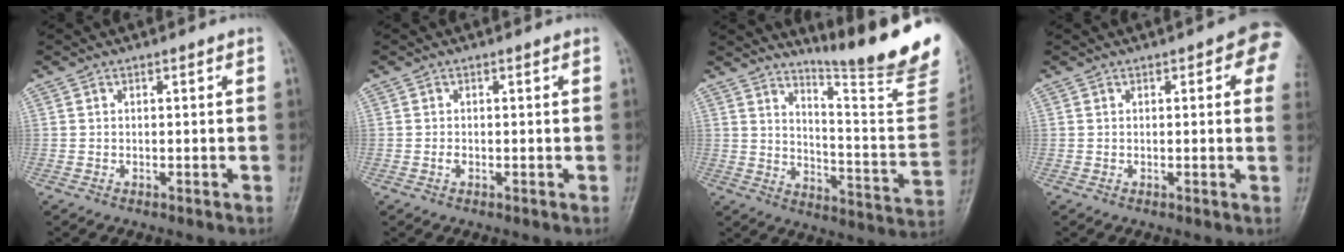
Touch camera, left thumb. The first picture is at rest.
{"total": 0.8, "force": [0.0, 0.4, 0.7], "torque": [-0.010, 0.001, 0.001]}
{"total": 20.3, "force": [16.5, 0.9, 11.8], "torque": [-0.148, -0.156, 0.229]}
{"total": 6.8, "force": [2.4, 2.4, 5.9], "torque": [-0.046, -0.001, 0.018]}